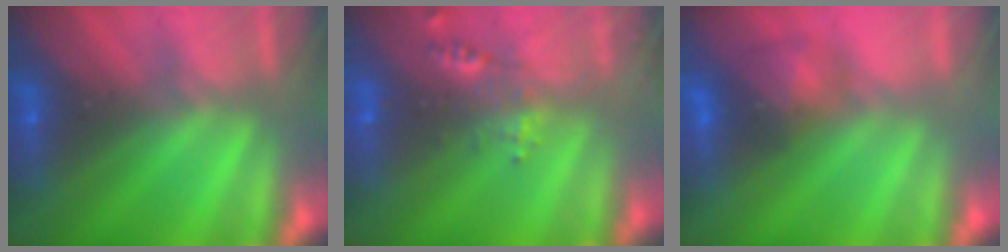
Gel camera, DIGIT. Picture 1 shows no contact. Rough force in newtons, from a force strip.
{"total": 2.4}
{"total": 2.7}